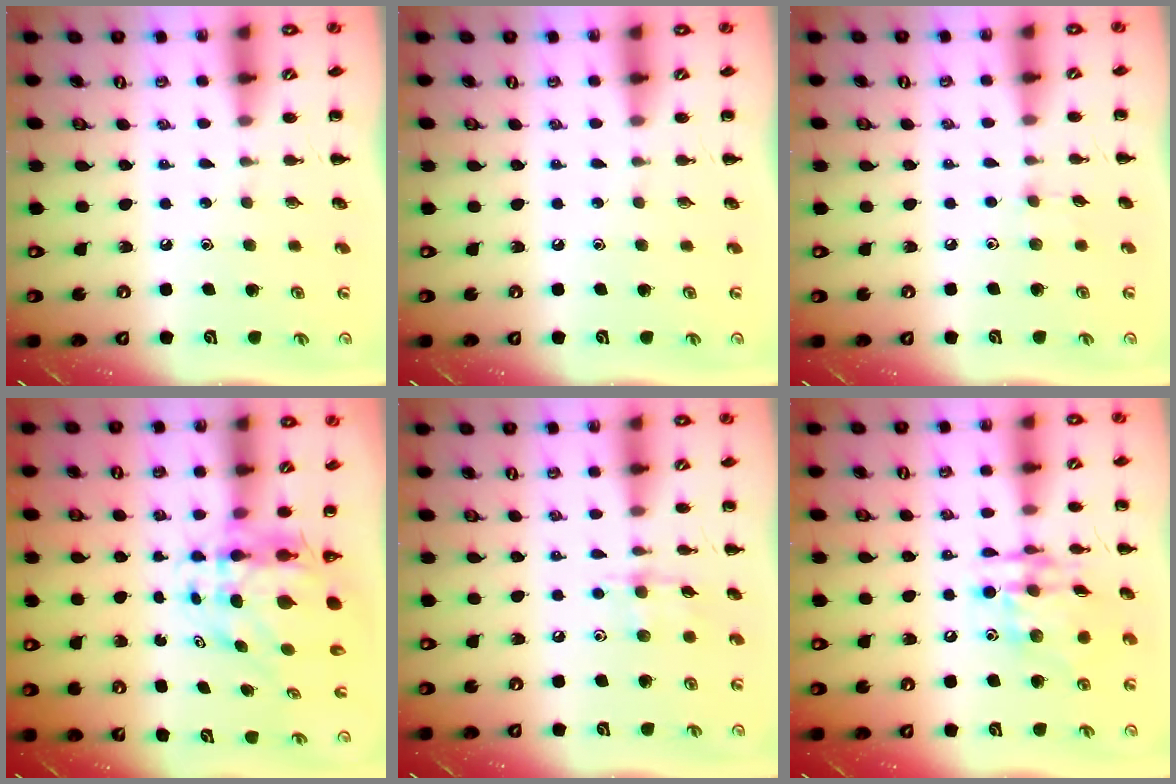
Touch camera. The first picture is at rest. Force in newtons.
{"total": 0.0}
{"total": 3.6, "press": 3.3, "slide": 1.3}
{"total": 8.0, "press": 7.8, "slide": 2.1}
{"total": 5.5, "press": 5.5, "slide": 0.7}
{"total": 14.9, "press": 14.7, "slide": 2.6}